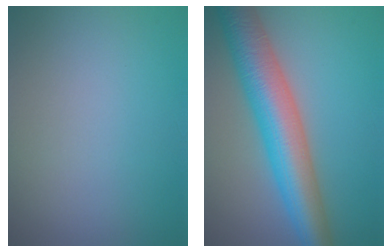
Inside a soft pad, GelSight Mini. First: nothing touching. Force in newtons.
{"total": 8.9, "press": 8.9, "slide": 0.1}